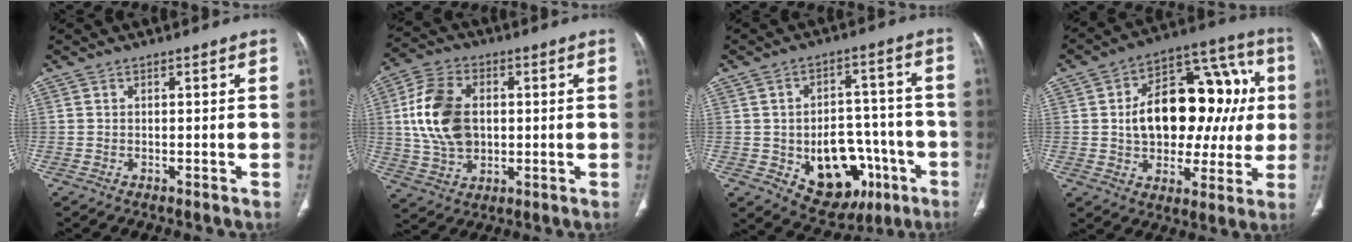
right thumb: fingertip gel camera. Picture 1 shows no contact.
{"total": 14.3, "force": [1.4, 9.8, 10.4], "torque": [-0.186, 0.007, 0.029]}
{"total": 17.0, "force": [-5.7, 11.5, 11.1], "torque": [-0.112, 0.040, -0.064]}
{"total": 23.8, "force": [2.3, 14.8, 18.5], "torque": [-0.231, 0.040, 0.039]}